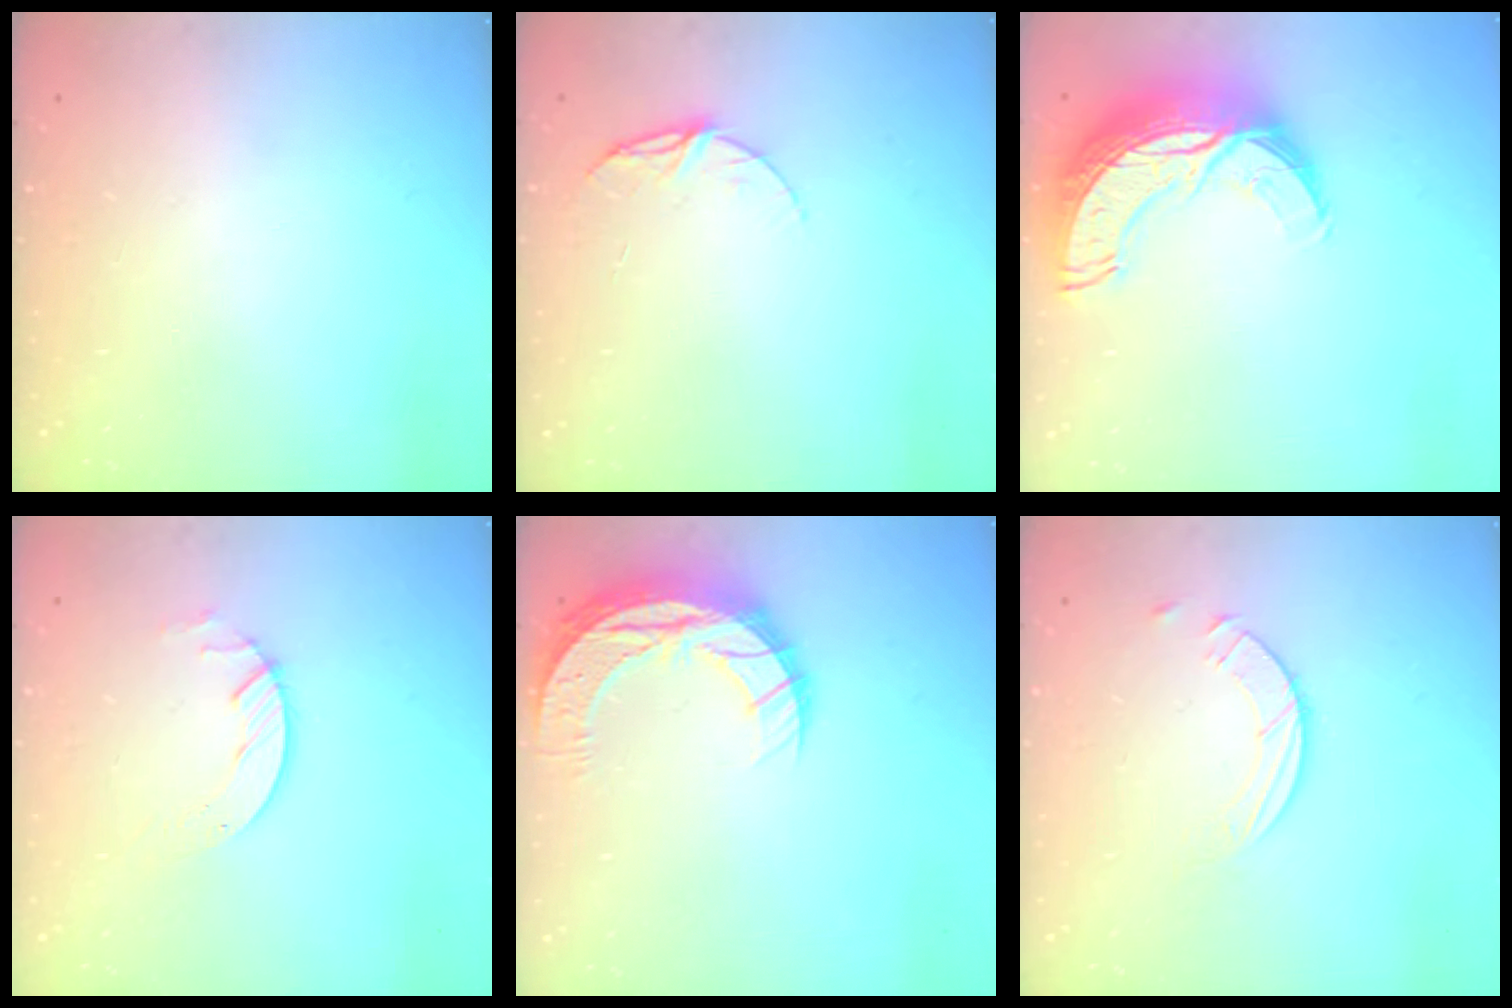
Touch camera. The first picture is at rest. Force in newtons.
{"total": 7.6, "press": 7.6, "slide": 0.6}
{"total": 15.0, "press": 14.9, "slide": 1.0}
{"total": 4.2, "press": 4.1, "slide": 0.5}
{"total": 11.0, "press": 11.0, "slide": 0.8}
{"total": 6.0, "press": 6.0, "slide": 0.6}